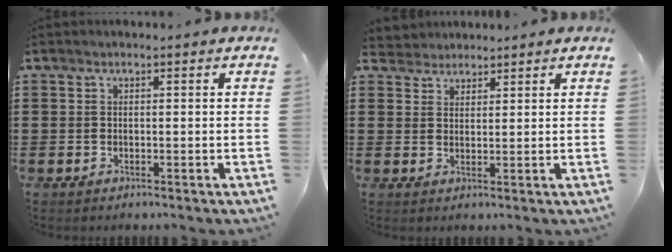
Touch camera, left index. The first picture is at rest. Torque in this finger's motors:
{"motor_torque": [0.08, -0.06, 0.00, -0.01]}